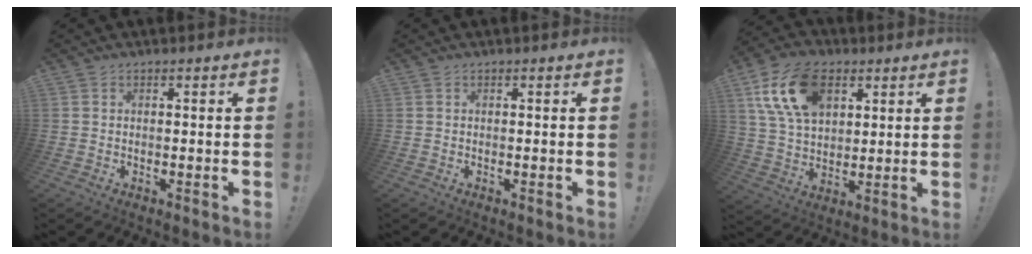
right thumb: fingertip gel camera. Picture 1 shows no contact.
{"total": 0.0}
{"total": 17.8, "force": [8.0, 11.3, 11.3], "torque": [-0.210, -0.018, 0.150]}